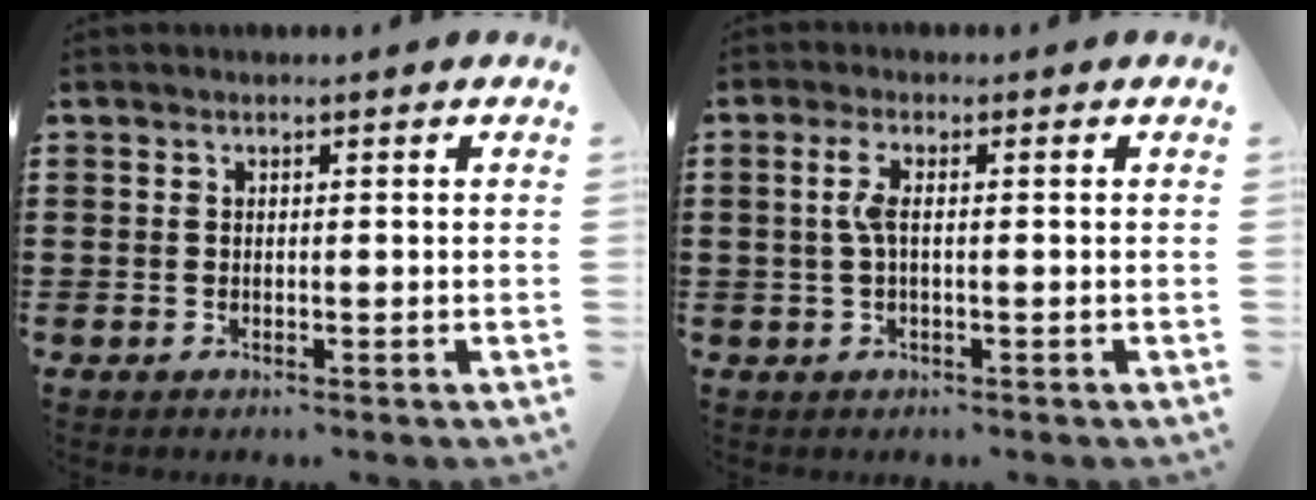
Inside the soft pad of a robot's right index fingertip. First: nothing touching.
{"total": 3.3, "force": [0.1, 0.7, 3.2], "torque": [-0.076, -0.003, -0.005]}